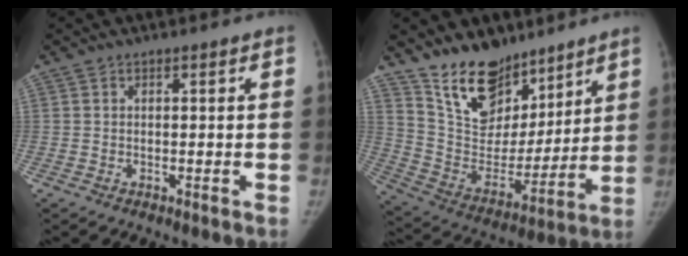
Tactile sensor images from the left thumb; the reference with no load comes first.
{"total": 17.8, "force": [13.1, 9.8, 7.1], "torque": [-0.071, -0.086, 0.238]}